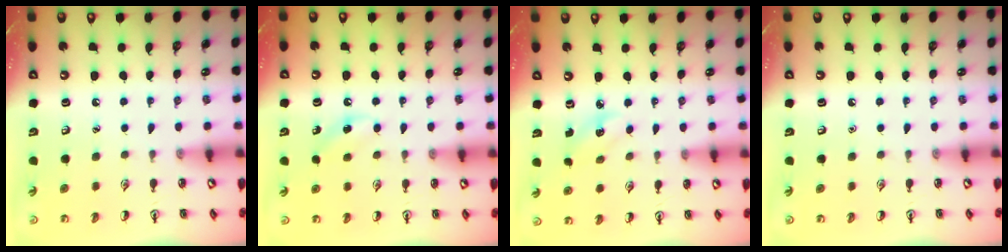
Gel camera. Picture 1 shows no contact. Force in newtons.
{"total": 6.3, "press": 6.0, "slide": 1.8}
{"total": 2.6, "press": 2.5, "slide": 0.8}
{"total": 0.0}